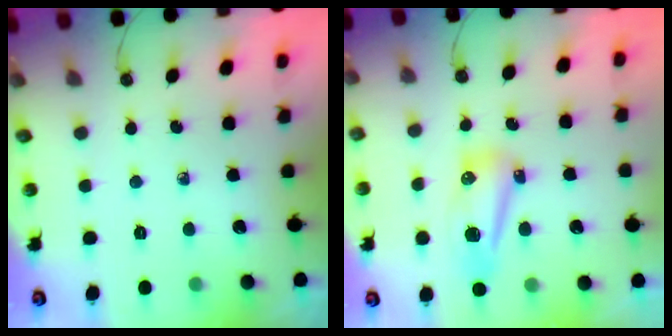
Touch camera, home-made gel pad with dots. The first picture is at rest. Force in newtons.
{"total": 10.8, "press": 10.7, "slide": 1.2}